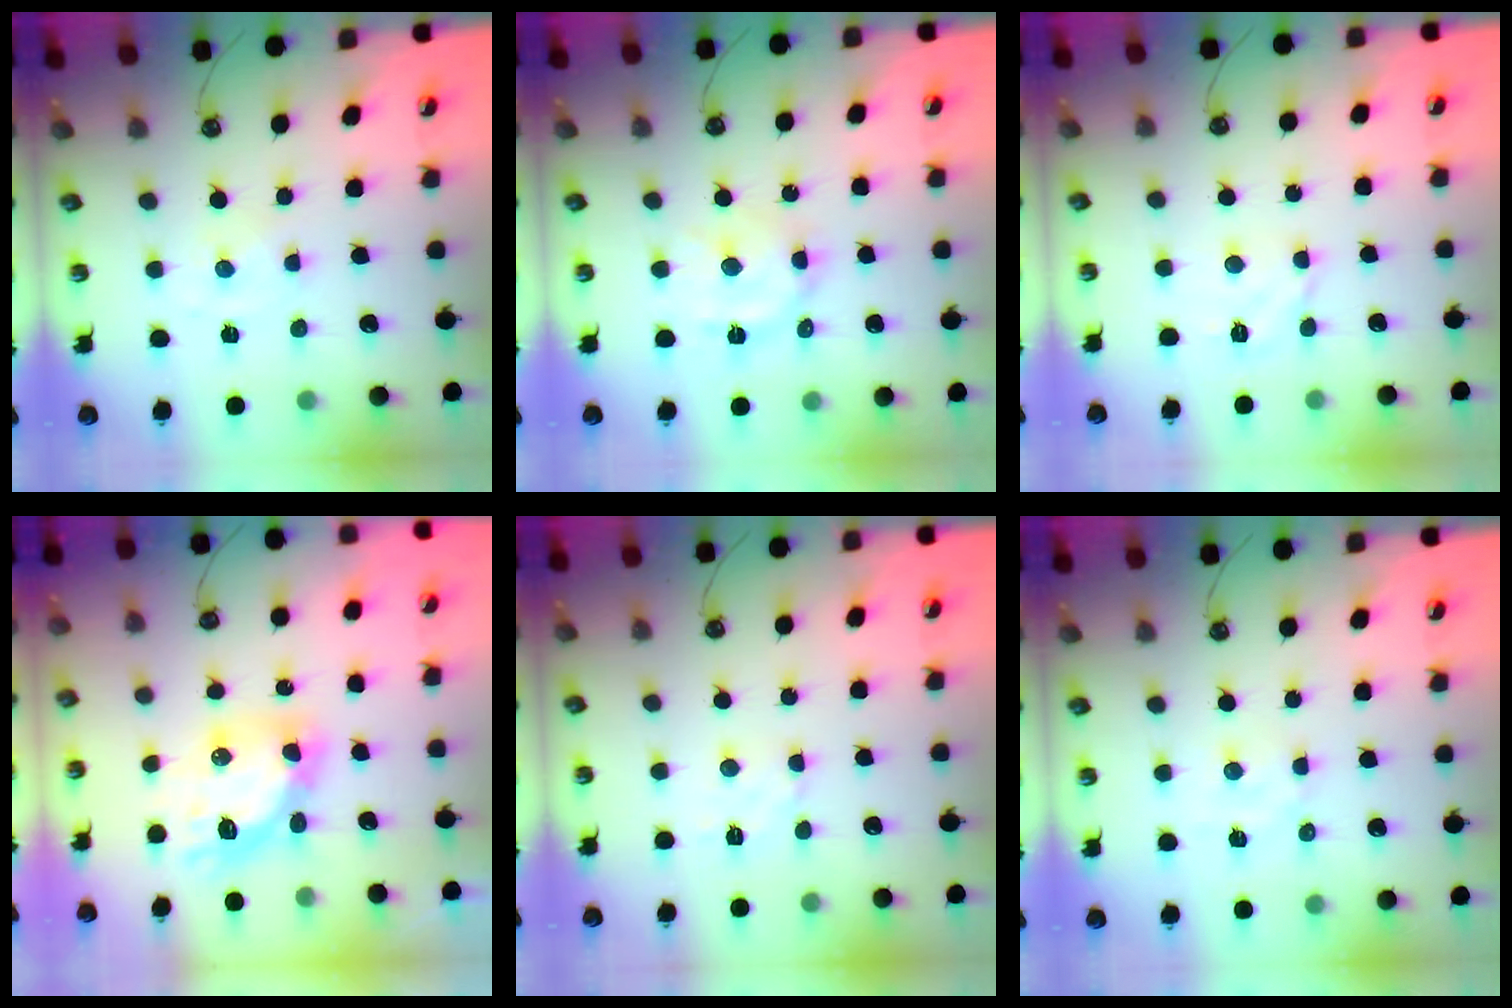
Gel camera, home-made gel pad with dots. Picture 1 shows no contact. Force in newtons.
{"total": 12.0, "press": 12.0, "slide": 1.0}
{"total": 5.9, "press": 5.9, "slide": 0.7}
{"total": 11.5, "press": 11.5, "slide": 1.0}
{"total": 5.5, "press": 5.4, "slide": 0.7}
{"total": 2.6, "press": 2.6, "slide": 0.6}